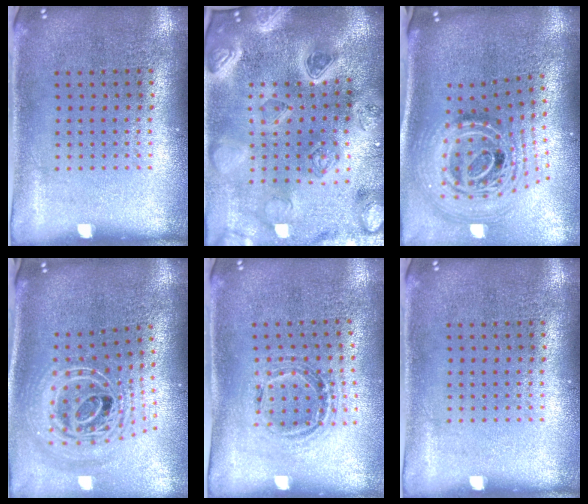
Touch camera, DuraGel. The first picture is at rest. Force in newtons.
{"total": 5.1, "press": 4.3, "slide": 2.6}
{"total": 3.0, "press": 2.0, "slide": 2.2}
{"total": 2.8, "press": 2.0, "slide": 1.9}
{"total": 1.0, "press": 1.0, "slide": 0.1}
{"total": 0.0}